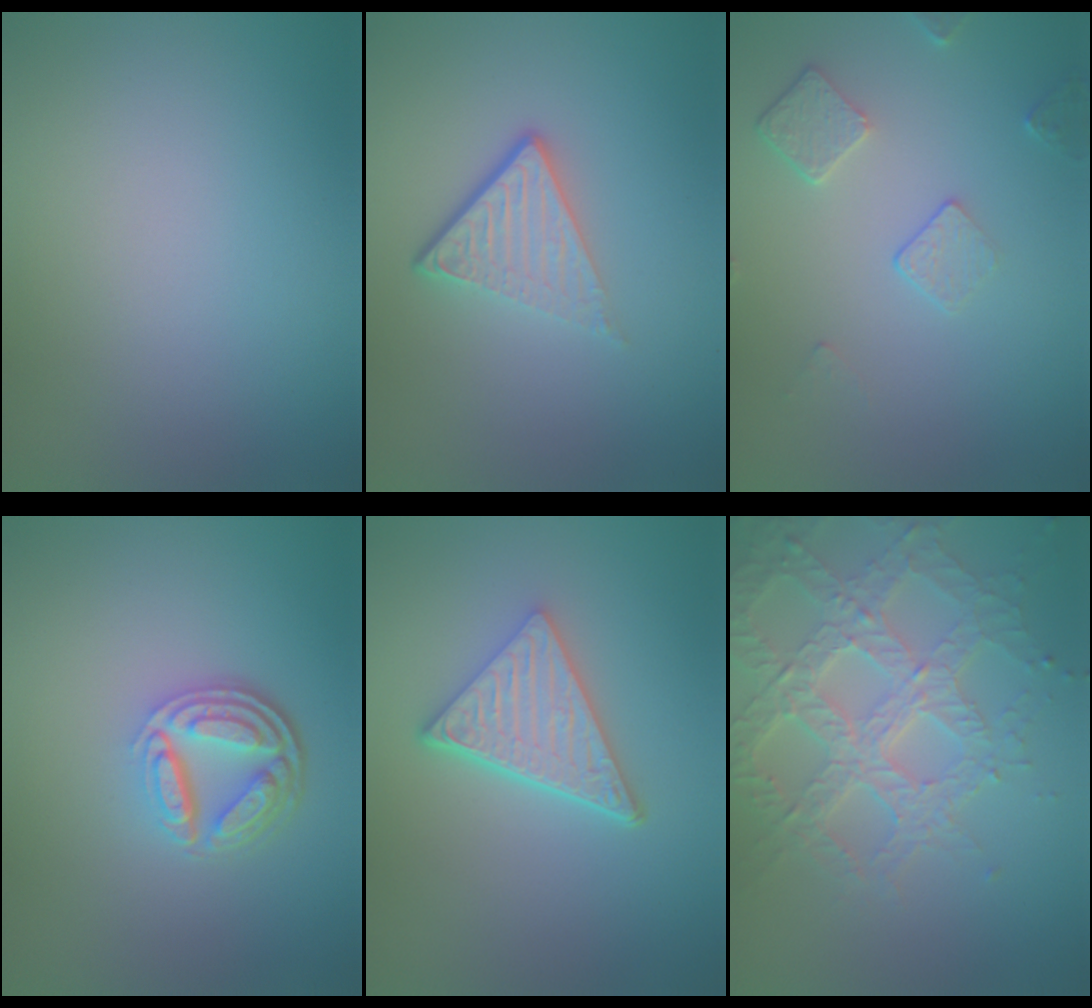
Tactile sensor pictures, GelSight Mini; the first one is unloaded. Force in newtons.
{"total": 3.8, "press": 2.6, "slide": 2.9}
{"total": 2.3, "press": 1.6, "slide": 1.6}
{"total": 4.7, "press": 3.5, "slide": 3.2}
{"total": 4.9, "press": 3.5, "slide": 3.5}
{"total": 6.9, "press": 5.2, "slide": 4.5}